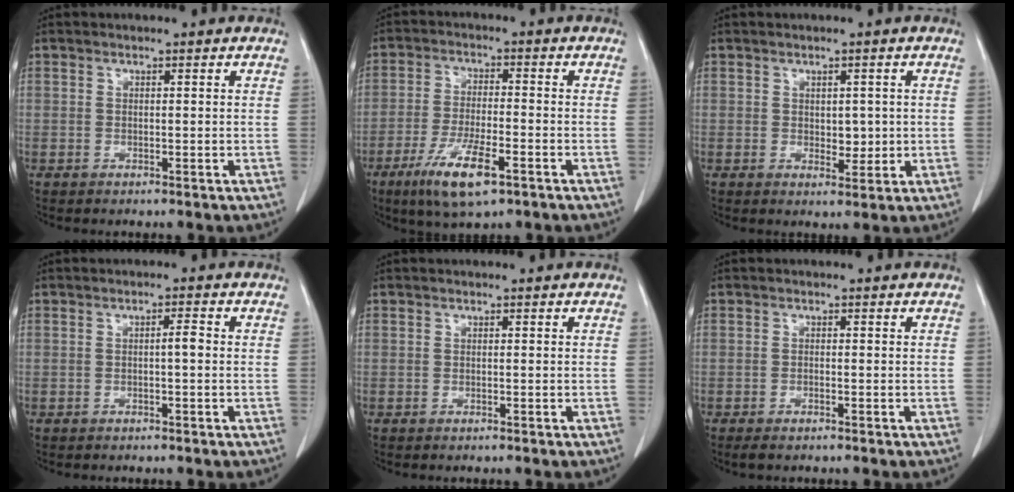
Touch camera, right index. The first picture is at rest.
{"total": 9.4, "force": [-5.1, 2.0, 7.6], "torque": [-0.147, -0.018, -0.086]}
{"total": 2.9, "force": [0.2, 1.9, 2.2], "torque": [-0.026, -0.004, 0.010]}
{"total": 1.4, "force": [-0.1, 0.1, 1.4], "torque": [-0.023, 0.003, -0.002]}
{"total": 0.0}
{"total": 1.5, "force": [-1.0, 0.4, 0.9], "torque": [-0.018, -0.003, -0.016]}